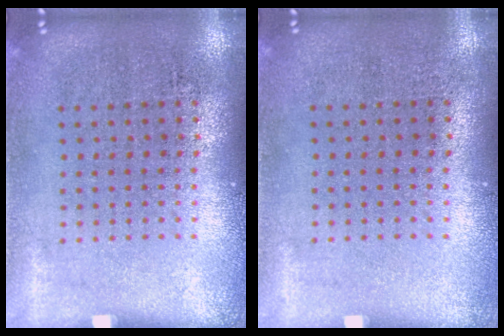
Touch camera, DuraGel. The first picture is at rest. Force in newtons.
{"total": 0.0}